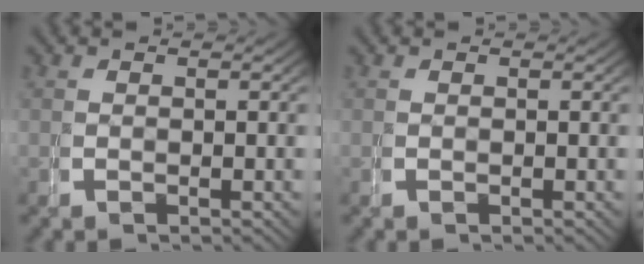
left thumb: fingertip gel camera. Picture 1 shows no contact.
{"total": 0.0}